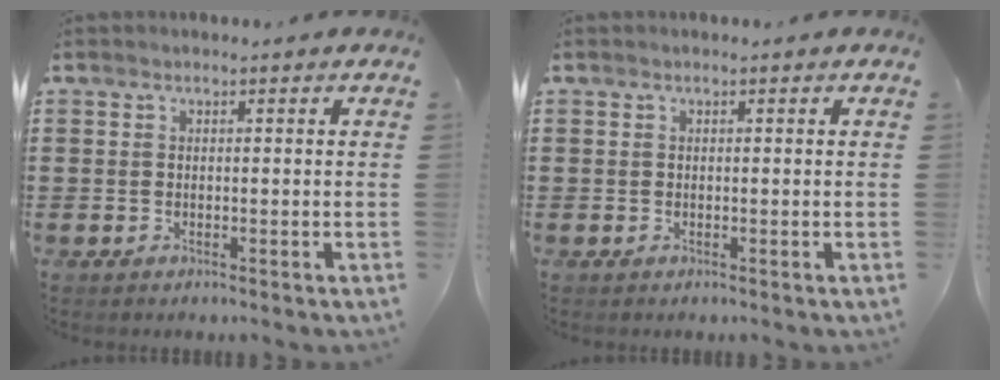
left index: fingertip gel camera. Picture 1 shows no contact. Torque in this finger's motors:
{"motor_torque": [0.01, 0.00, 0.00, -0.01]}